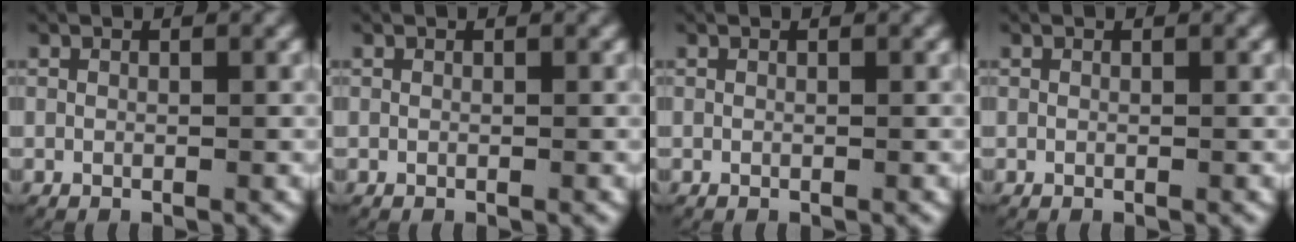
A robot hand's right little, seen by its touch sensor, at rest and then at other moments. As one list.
[{"total": 0.0}, {"total": 0.0}, {"total": 0.0}]